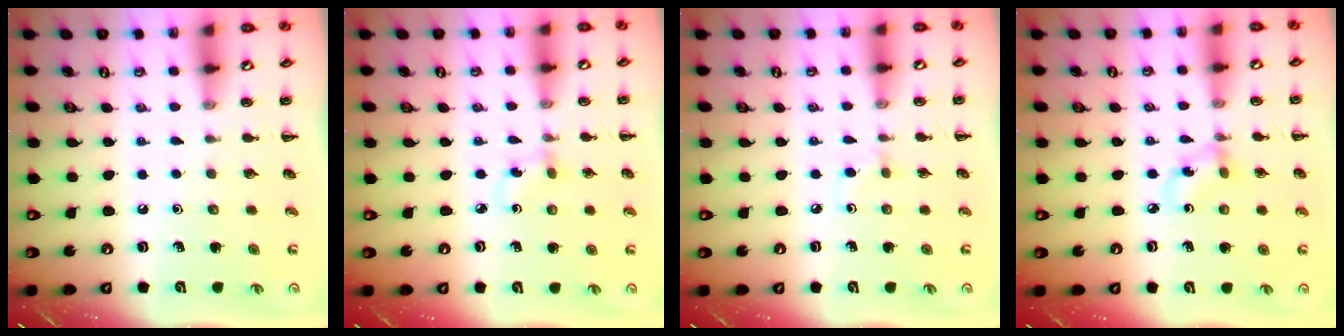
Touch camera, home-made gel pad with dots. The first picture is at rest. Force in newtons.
{"total": 2.4, "press": 2.1, "slide": 1.1}
{"total": 2.7, "press": 2.5, "slide": 1.0}
{"total": 3.7, "press": 3.6, "slide": 0.7}